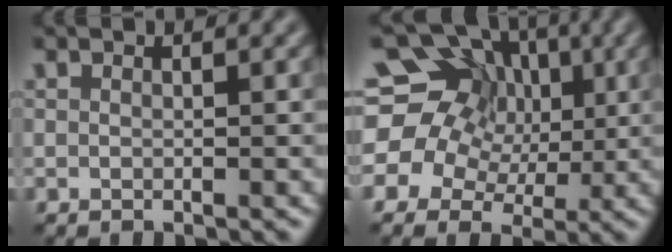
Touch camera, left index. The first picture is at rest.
{"total": 14.3, "force": [3.4, 11.9, 7.0], "torque": [-0.128, 0.041, 0.027]}